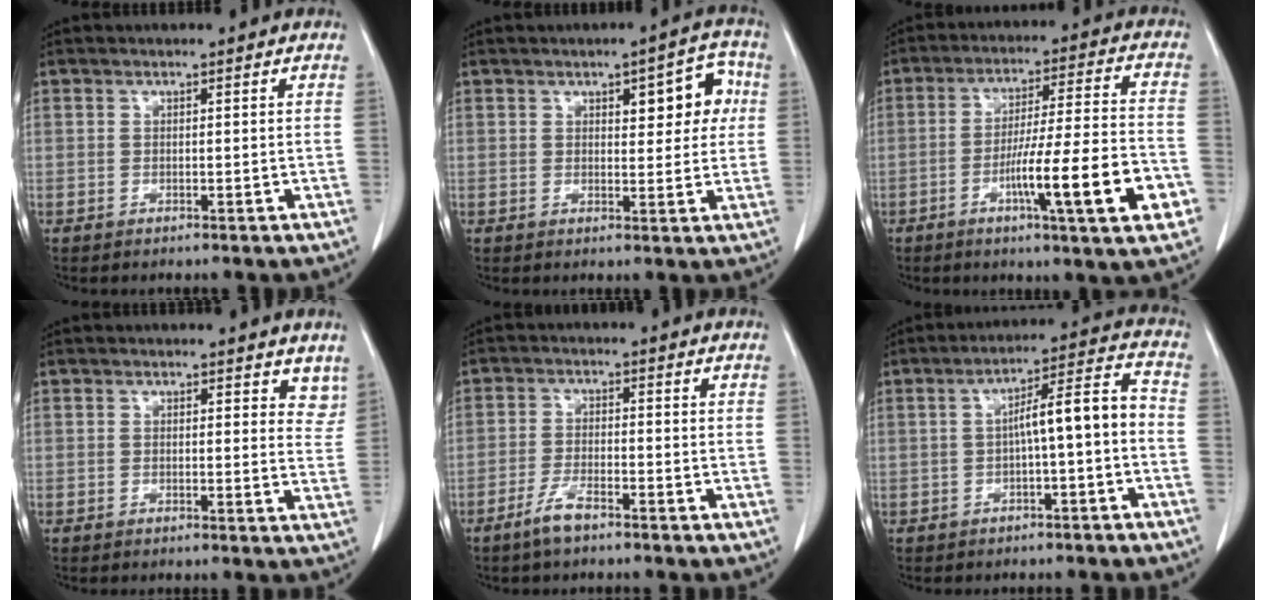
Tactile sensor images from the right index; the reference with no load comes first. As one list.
[{"total": 6.8, "force": [2.0, 2.7, 5.9], "torque": [-0.063, 0.020, 0.024]}, {"total": 15.7, "force": [-5.7, 0.6, 14.6], "torque": [-0.219, -0.003, -0.085]}, {"total": 4.5, "force": [3.8, 2.0, 1.3], "torque": [0.010, -0.016, 0.028]}, {"total": 4.0, "force": [-3.0, 0.6, 2.5], "torque": [-0.057, -0.003, -0.058]}, {"total": 7.8, "force": [-1.4, 1.0, 7.6], "torque": [-0.113, 0.033, -0.020]}]